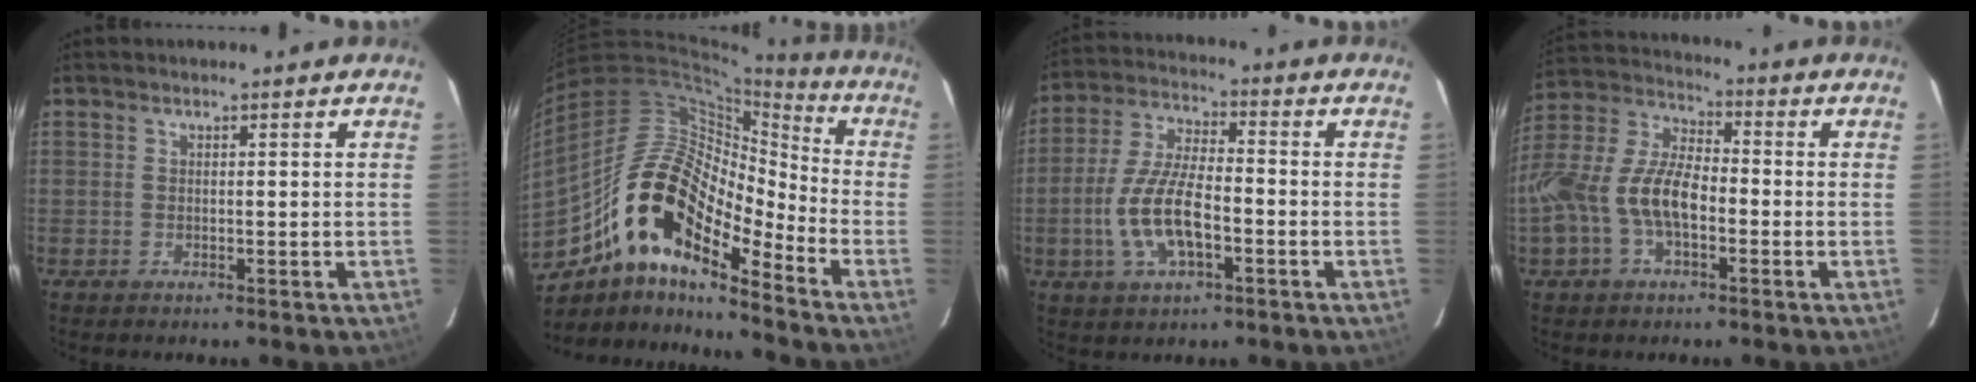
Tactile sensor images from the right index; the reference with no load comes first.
{"total": 19.1, "force": [-12.0, 7.0, 13.1], "torque": [-0.223, -0.005, -0.240]}
{"total": 12.0, "force": [-3.6, 4.6, 10.5], "torque": [-0.221, -0.002, -0.067]}
{"total": 13.6, "force": [-3.9, 7.0, 11.0], "torque": [-0.230, 0.011, -0.077]}